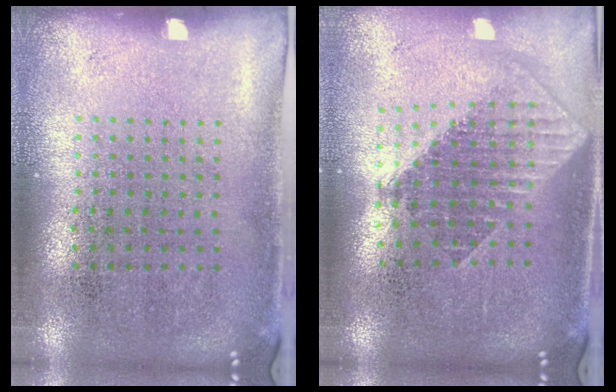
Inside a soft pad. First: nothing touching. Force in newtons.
{"total": 1.8, "press": 1.5, "slide": 1.1}